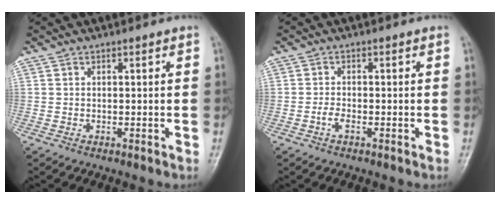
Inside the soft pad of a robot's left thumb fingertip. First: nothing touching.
{"total": 2.0, "force": [-1.0, 0.9, 1.5], "torque": [-0.032, 0.008, -0.023]}